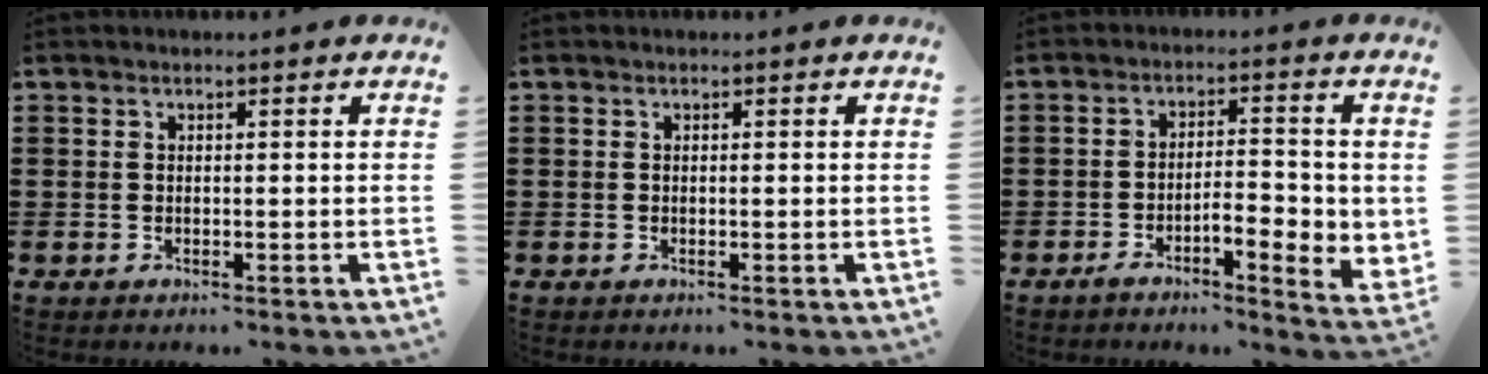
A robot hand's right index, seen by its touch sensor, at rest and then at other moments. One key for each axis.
{"total": 0.0}
{"total": 4.7, "fx": -1.6, "fy": 1.5, "fz": 4.1, "tx": -0.065, "ty": -0.004, "tz": -0.034}